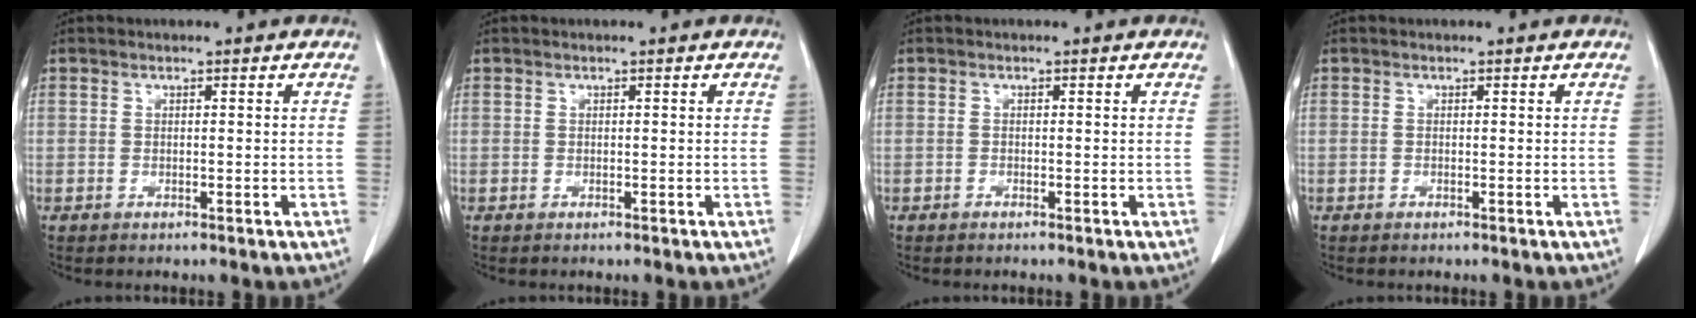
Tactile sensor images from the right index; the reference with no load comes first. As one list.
[{"total": 0.0}, {"total": 0.0}, {"total": 0.0}]